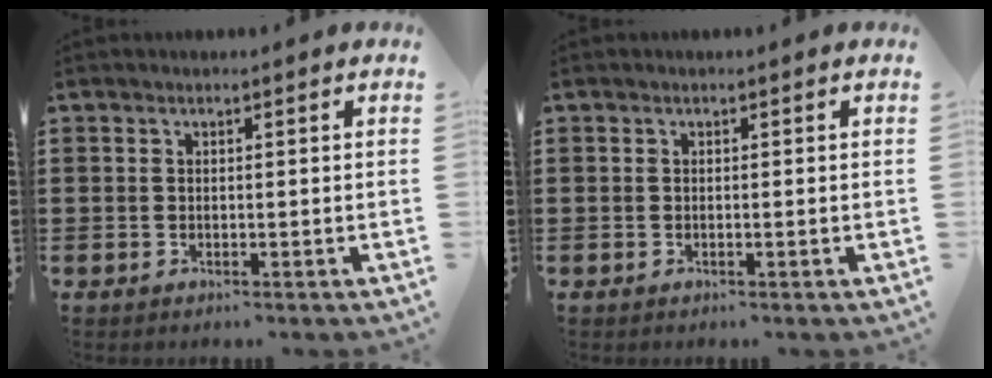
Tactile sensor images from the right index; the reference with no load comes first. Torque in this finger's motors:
{"motor_torque": [-0.64, 0.74, 0.02, -0.01]}